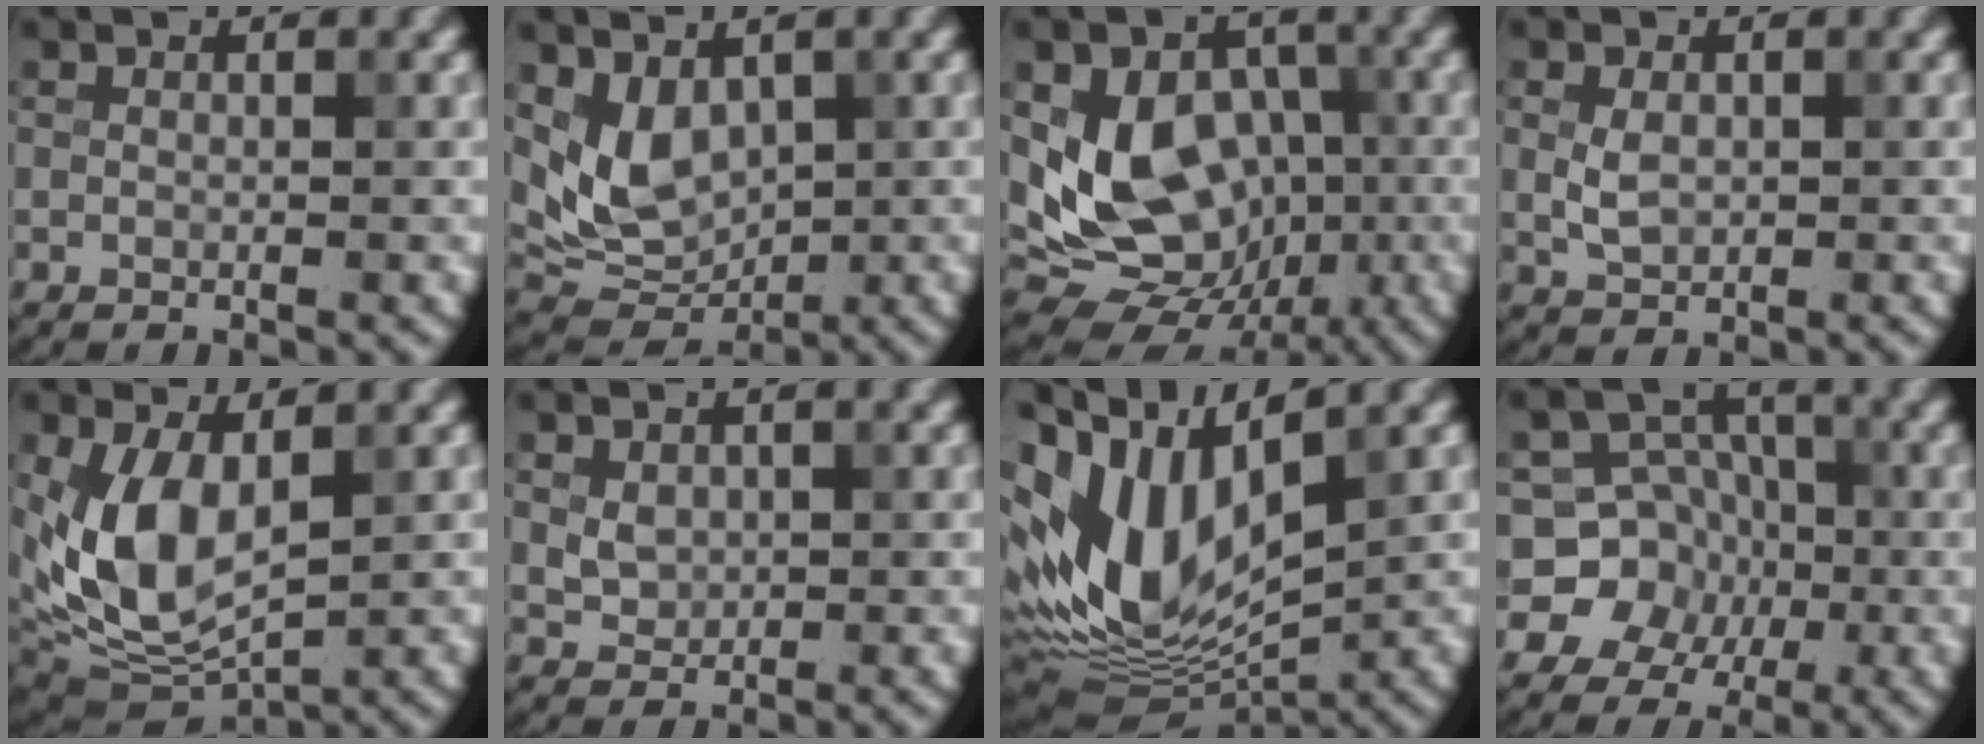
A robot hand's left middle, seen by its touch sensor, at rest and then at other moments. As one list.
[{"total": 5.2, "force": [1.5, 3.6, 3.5], "torque": [-0.065, -0.017, 0.037]}, {"total": 10.3, "force": [-0.6, 7.9, 6.6], "torque": [-0.110, -0.022, -0.007]}, {"total": 2.1, "force": [0.2, 1.5, 1.5], "torque": [-0.033, 0.000, 0.006]}, {"total": 7.1, "force": [0.8, 4.1, 5.8], "torque": [-0.129, -0.013, 0.020]}, {"total": 1.8, "force": [0.4, 1.4, 1.0], "torque": [-0.019, -0.002, 0.011]}, {"total": 11.4, "force": [2.2, 6.1, 9.4], "torque": [-0.208, -0.006, 0.041]}, {"total": 8.9, "force": [-1.2, 8.3, 2.9], "torque": [-0.040, 0.039, -0.057]}]